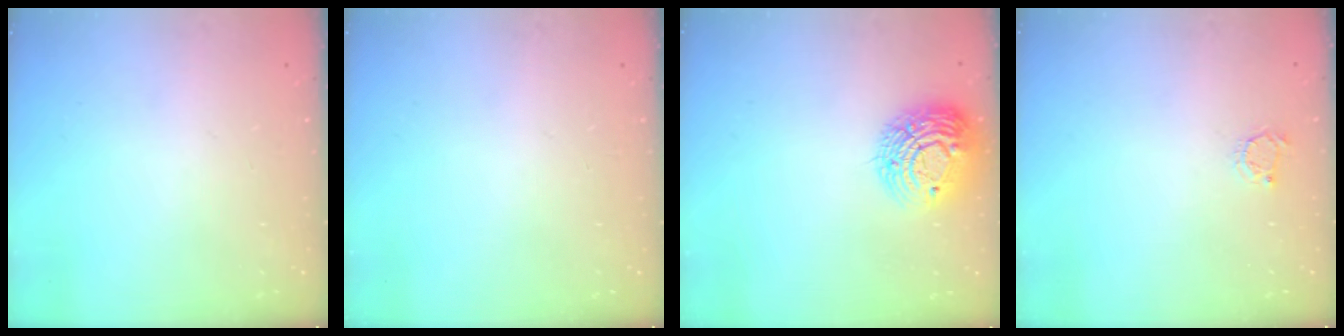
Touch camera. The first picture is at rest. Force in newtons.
{"total": 0.0}
{"total": 13.0, "press": 13.0, "slide": 1.0}
{"total": 2.6, "press": 2.6, "slide": 0.4}